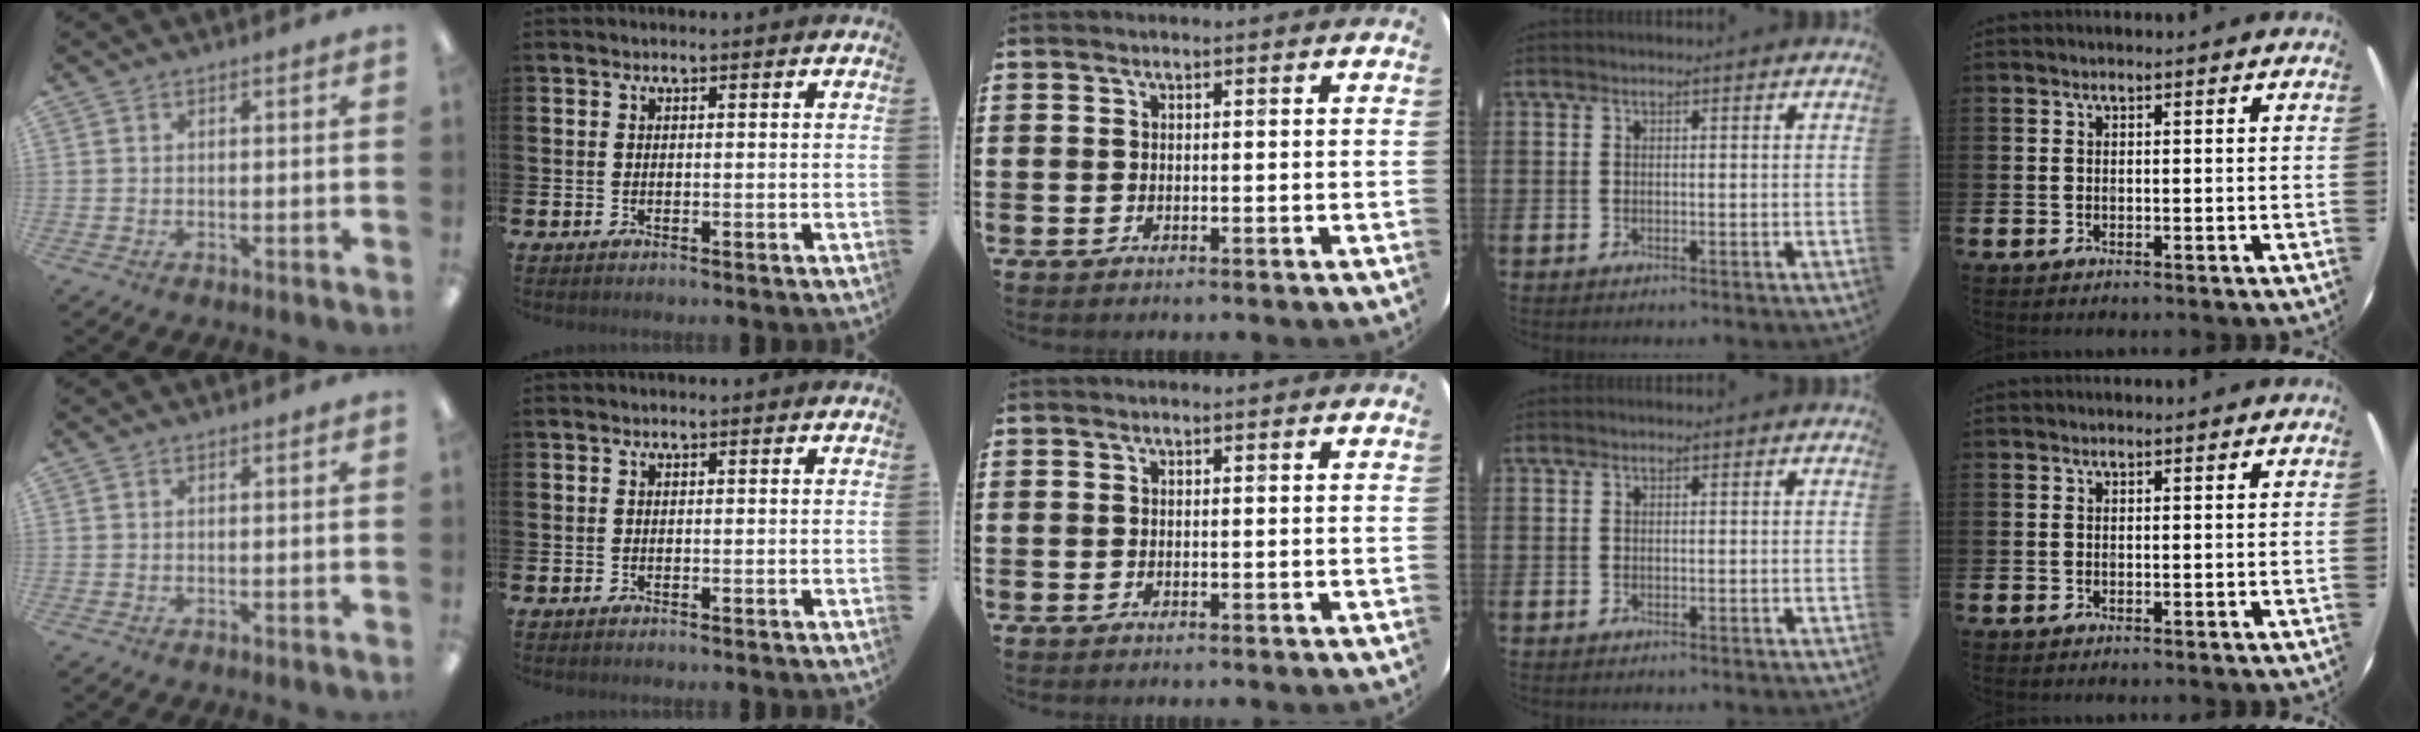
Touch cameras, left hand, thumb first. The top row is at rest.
{}